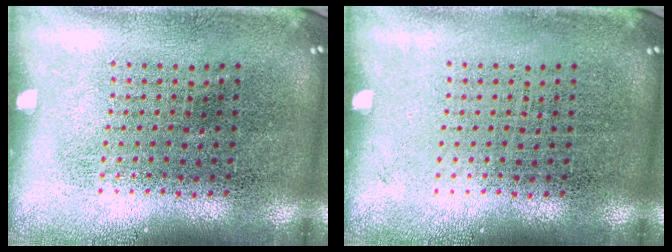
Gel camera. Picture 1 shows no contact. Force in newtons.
{"total": 0.0}